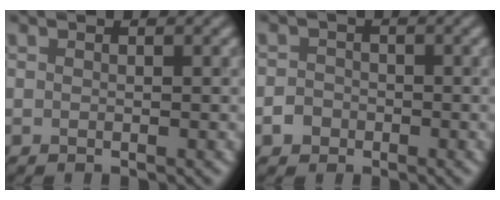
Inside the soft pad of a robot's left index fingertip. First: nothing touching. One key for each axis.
{"total": 1.8, "fx": -0.8, "fy": 1.5, "fz": 0.5, "tx": 0.003, "ty": 0.002, "tz": -0.020}